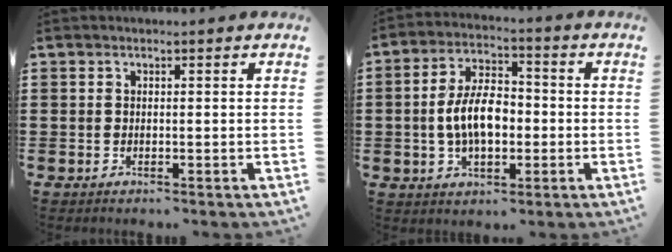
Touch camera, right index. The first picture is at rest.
{"total": 8.4, "force": [-0.7, 4.7, 6.9], "torque": [-0.138, 0.006, -0.020]}